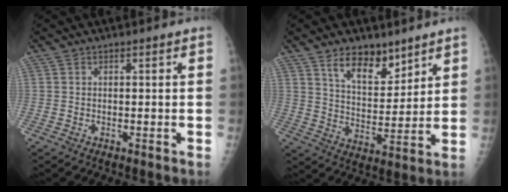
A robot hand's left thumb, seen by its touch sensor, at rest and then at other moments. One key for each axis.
{"total": 10.1, "fx": 7.0, "fy": 5.1, "fz": 5.3, "tx": -0.057, "ty": -0.054, "tz": 0.127}